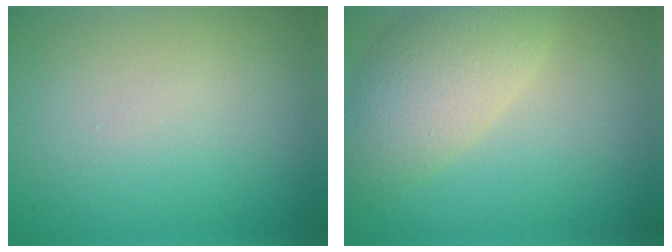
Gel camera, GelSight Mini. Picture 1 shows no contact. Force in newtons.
{"total": 5.9, "press": 5.8, "slide": 0.7}